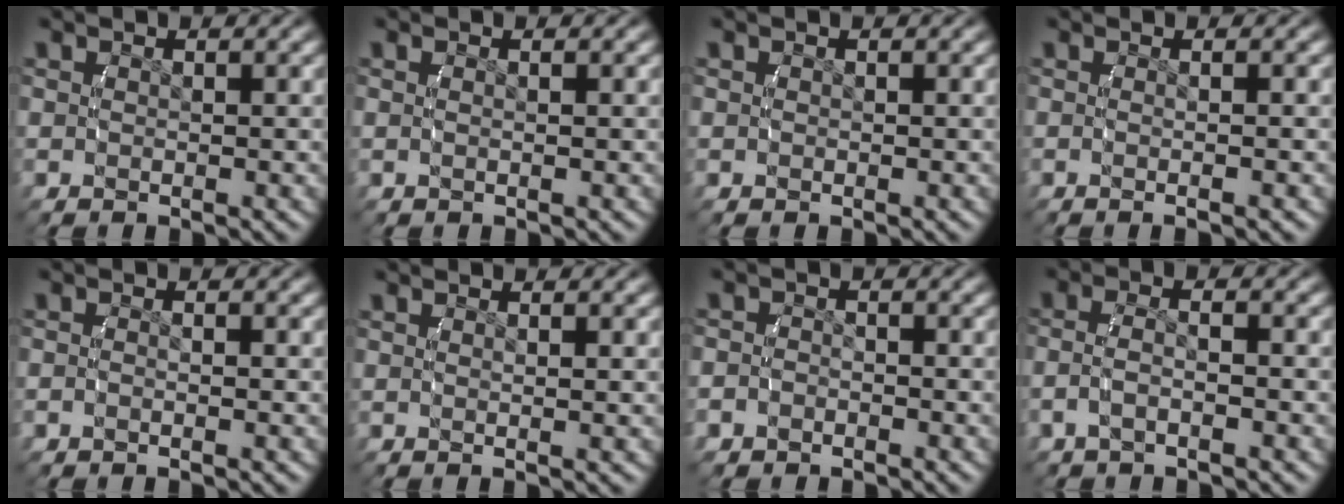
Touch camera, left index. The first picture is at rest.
{"total": 0.6, "force": [0.0, -0.2, 0.6], "torque": [-0.013, 0.004, -0.001]}
{"total": 0.0}
{"total": 1.3, "force": [-0.7, -0.4, 1.1], "torque": [-0.019, 0.004, -0.013]}
{"total": 1.2, "force": [-0.6, 0.7, 0.7], "torque": [-0.016, 0.007, -0.016]}
{"total": 0.9, "force": [0.3, -0.7, 0.5], "torque": [-0.014, 0.000, 0.005]}
{"total": 2.0, "force": [-1.4, 1.4, 0.1], "torque": [-0.015, -0.008, -0.025]}
{"total": 2.5, "force": [-1.1, 0.8, 2.1], "torque": [-0.053, -0.005, -0.017]}